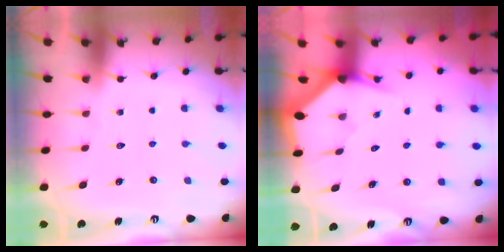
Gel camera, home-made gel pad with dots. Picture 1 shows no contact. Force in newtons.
{"total": 2.9, "press": 2.9, "slide": 0.1}